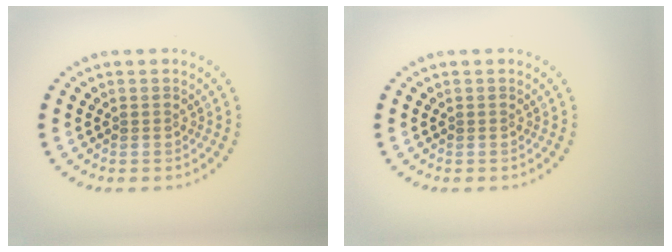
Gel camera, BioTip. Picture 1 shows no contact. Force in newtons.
{"total": 0.0}